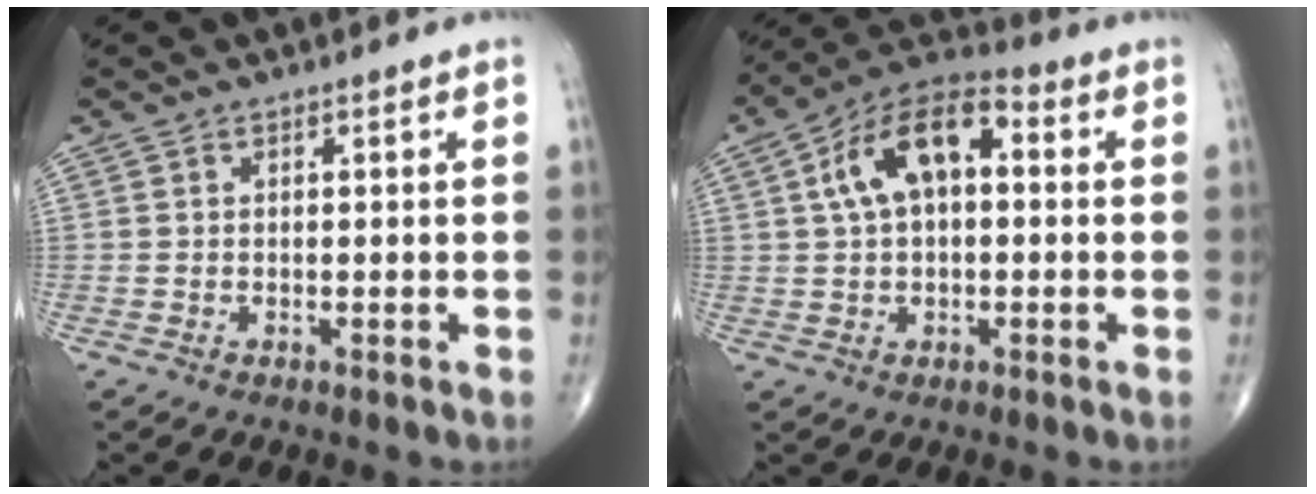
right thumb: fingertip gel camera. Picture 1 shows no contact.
{"total": 13.1, "force": [2.4, 7.3, 10.7], "torque": [-0.182, 0.036, 0.029]}